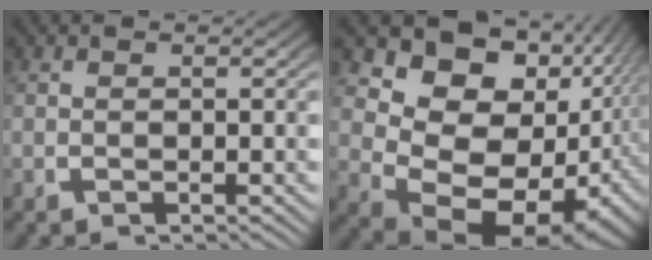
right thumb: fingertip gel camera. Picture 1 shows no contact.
{"total": 18.0, "force": [-0.5, 13.1, 12.4], "torque": [-0.220, -0.045, -0.004]}